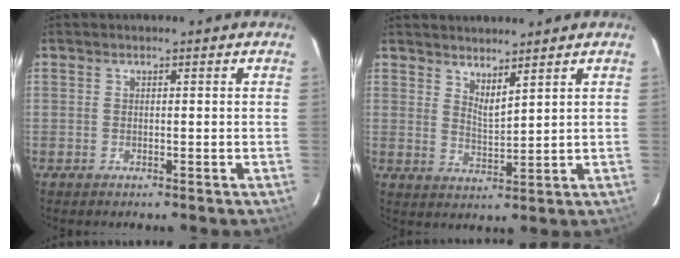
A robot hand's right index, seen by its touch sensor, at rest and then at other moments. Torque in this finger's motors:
{"motor_torque": [-0.10, 0.11, -0.06, 0.00]}